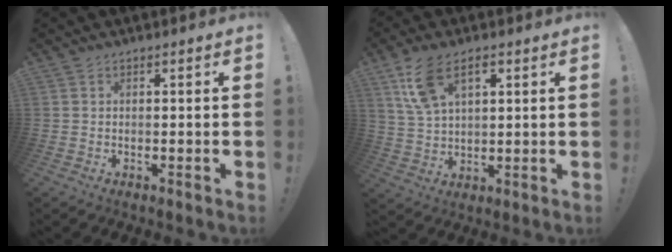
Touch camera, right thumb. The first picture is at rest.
{"total": 10.4, "force": [5.2, 5.6, 7.0], "torque": [-0.124, -0.009, 0.097]}